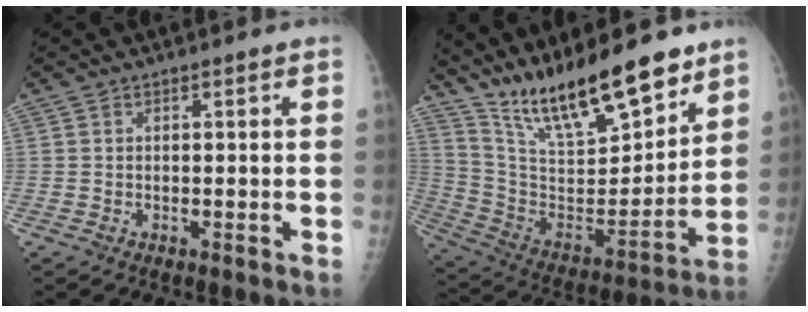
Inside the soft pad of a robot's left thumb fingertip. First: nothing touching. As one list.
[{"total": 22.6, "force": [17.3, 6.5, 13.0], "torque": [-0.180, -0.095, 0.308]}]